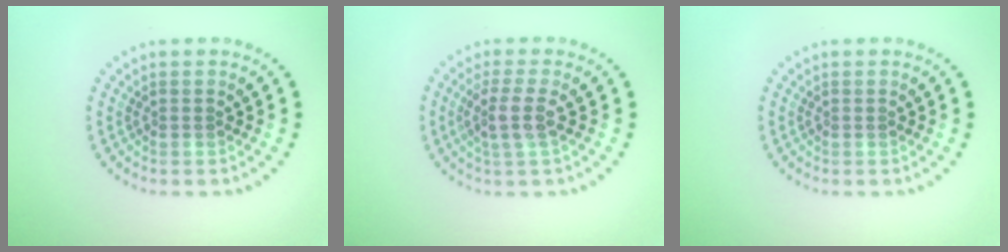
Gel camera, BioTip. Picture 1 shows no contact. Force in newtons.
{"total": 2.6, "press": 2.2, "slide": 1.5}
{"total": 0.0}